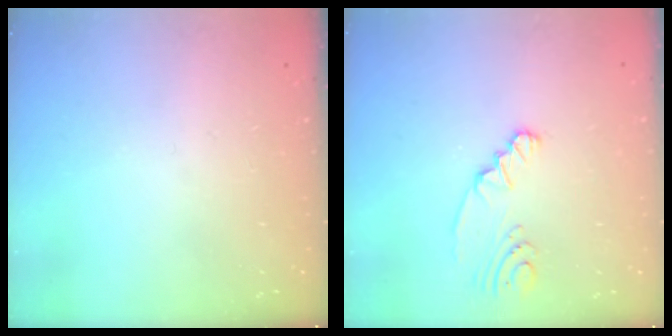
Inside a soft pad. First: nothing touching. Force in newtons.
{"total": 2.9, "press": 2.7, "slide": 1.2}